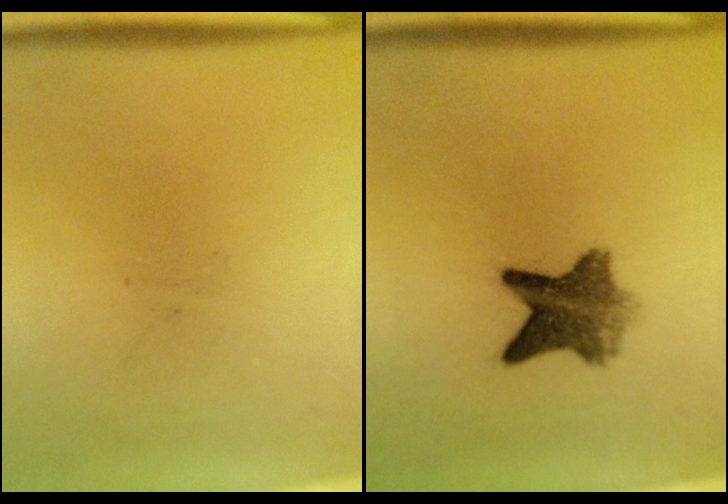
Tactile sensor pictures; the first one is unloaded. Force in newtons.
{"total": 7.2}